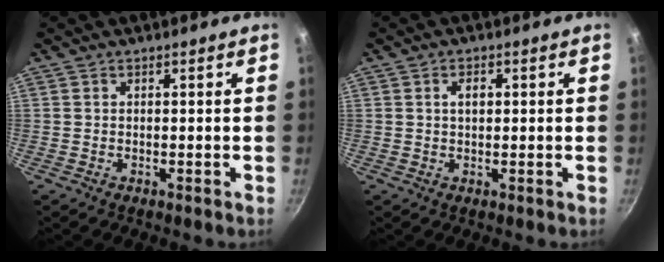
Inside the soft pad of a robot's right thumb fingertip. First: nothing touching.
{"total": 2.3, "force": [0.5, 1.4, 1.7], "torque": [-0.019, 0.005, 0.008]}